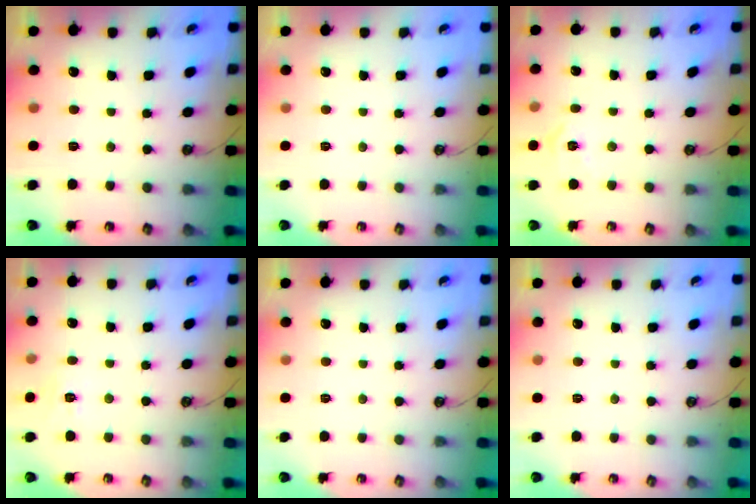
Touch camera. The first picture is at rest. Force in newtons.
{"total": 0.0}
{"total": 4.4, "press": 4.4, "slide": 0.5}
{"total": 6.9, "press": 6.9, "slide": 0.7}
{"total": 0.0}
{"total": 0.0}